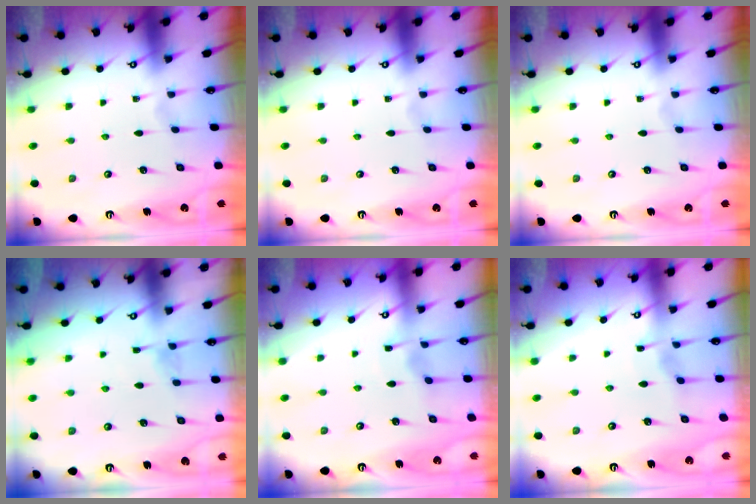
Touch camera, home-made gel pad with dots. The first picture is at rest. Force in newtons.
{"total": 0.0}
{"total": 0.0}
{"total": 4.8, "press": 4.8, "slide": 0.5}
{"total": 2.8, "press": 2.8, "slide": 0.4}
{"total": 2.9, "press": 2.9, "slide": 0.3}